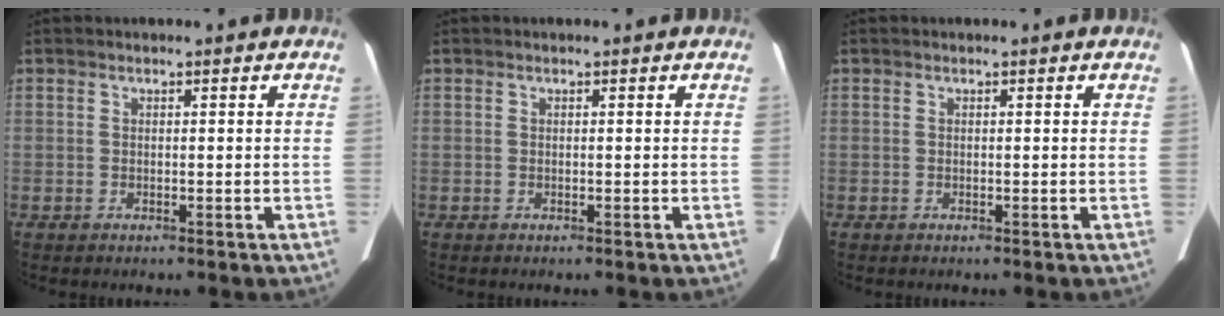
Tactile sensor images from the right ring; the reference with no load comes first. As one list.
[{"total": 0.0}, {"total": 0.0}]